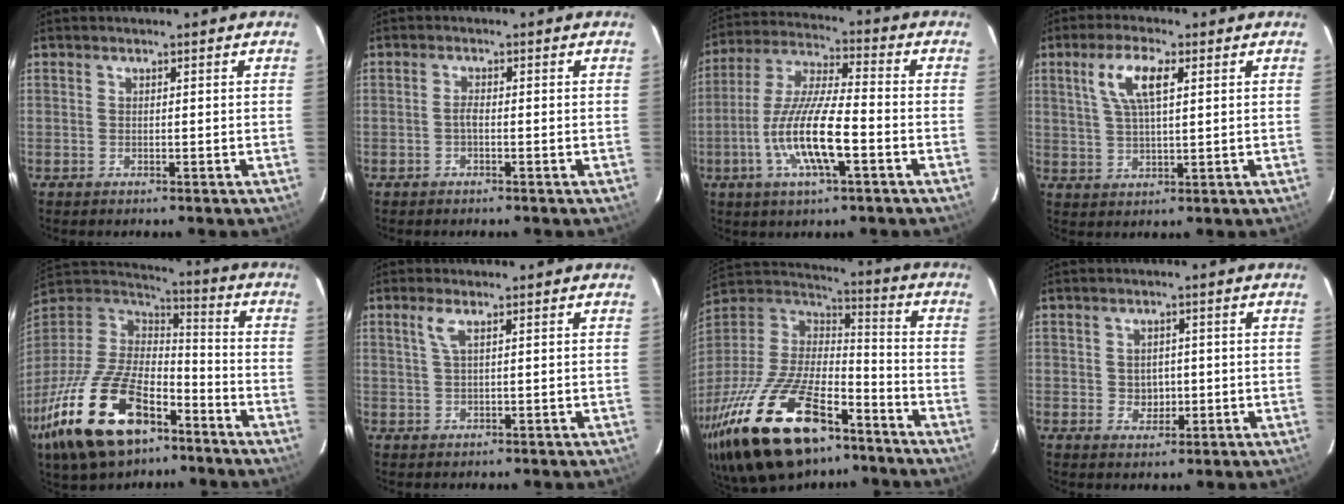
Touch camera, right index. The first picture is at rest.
{"total": 1.2, "force": [-0.5, 0.3, 1.0], "torque": [-0.021, 0.005, -0.010]}
{"total": 14.0, "force": [-4.8, 2.7, 12.8], "torque": [-0.261, -0.009, -0.093]}
{"total": 7.3, "force": [2.8, 2.2, 6.4], "torque": [-0.124, 0.009, 0.055]}
{"total": 27.6, "force": [-15.7, 13.8, 18.0], "torque": [-0.387, -0.031, -0.267]}
{"total": 2.1, "force": [0.9, -0.1, 1.9], "torque": [-0.039, 0.001, 0.020]}
{"total": 32.5, "force": [-20.5, 14.3, 20.9], "torque": [-0.435, -0.036, -0.333]}
{"total": 3.3, "force": [-0.2, 3.0, 1.3], "torque": [-0.021, 0.003, 0.003]}